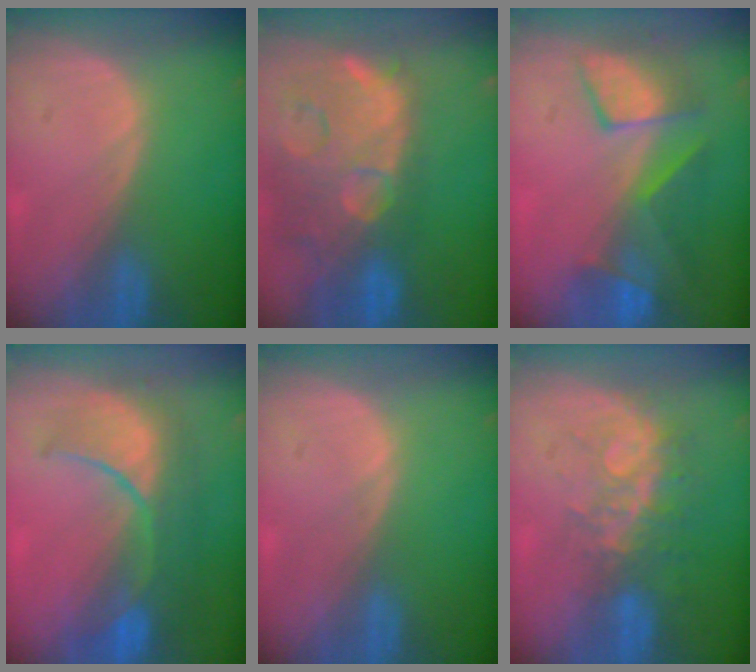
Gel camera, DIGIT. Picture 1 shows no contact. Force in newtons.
{"total": 15.0, "press": 11.9, "slide": 9.0}
{"total": 8.1, "press": 7.9, "slide": 1.8}
{"total": 10.5, "press": 9.2, "slide": 5.0}
{"total": 0.0}
{"total": 8.4, "press": 7.0, "slide": 4.7}